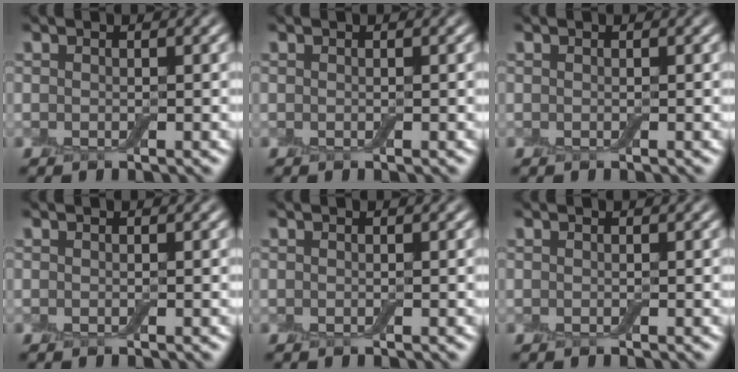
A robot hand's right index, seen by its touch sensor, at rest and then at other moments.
{"total": 0.0}
{"total": 0.0}
{"total": 0.0}
{"total": 0.0}
{"total": 0.0}